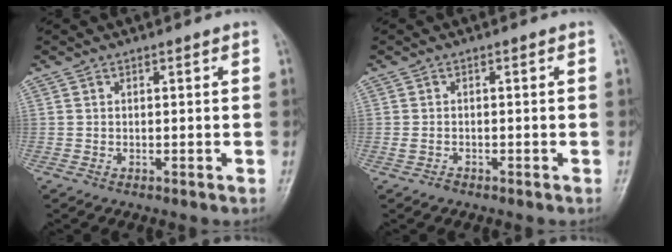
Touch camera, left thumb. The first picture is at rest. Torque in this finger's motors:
{"motor_torque": [0.00, 0.00, 0.11, 0.11, 0.00]}